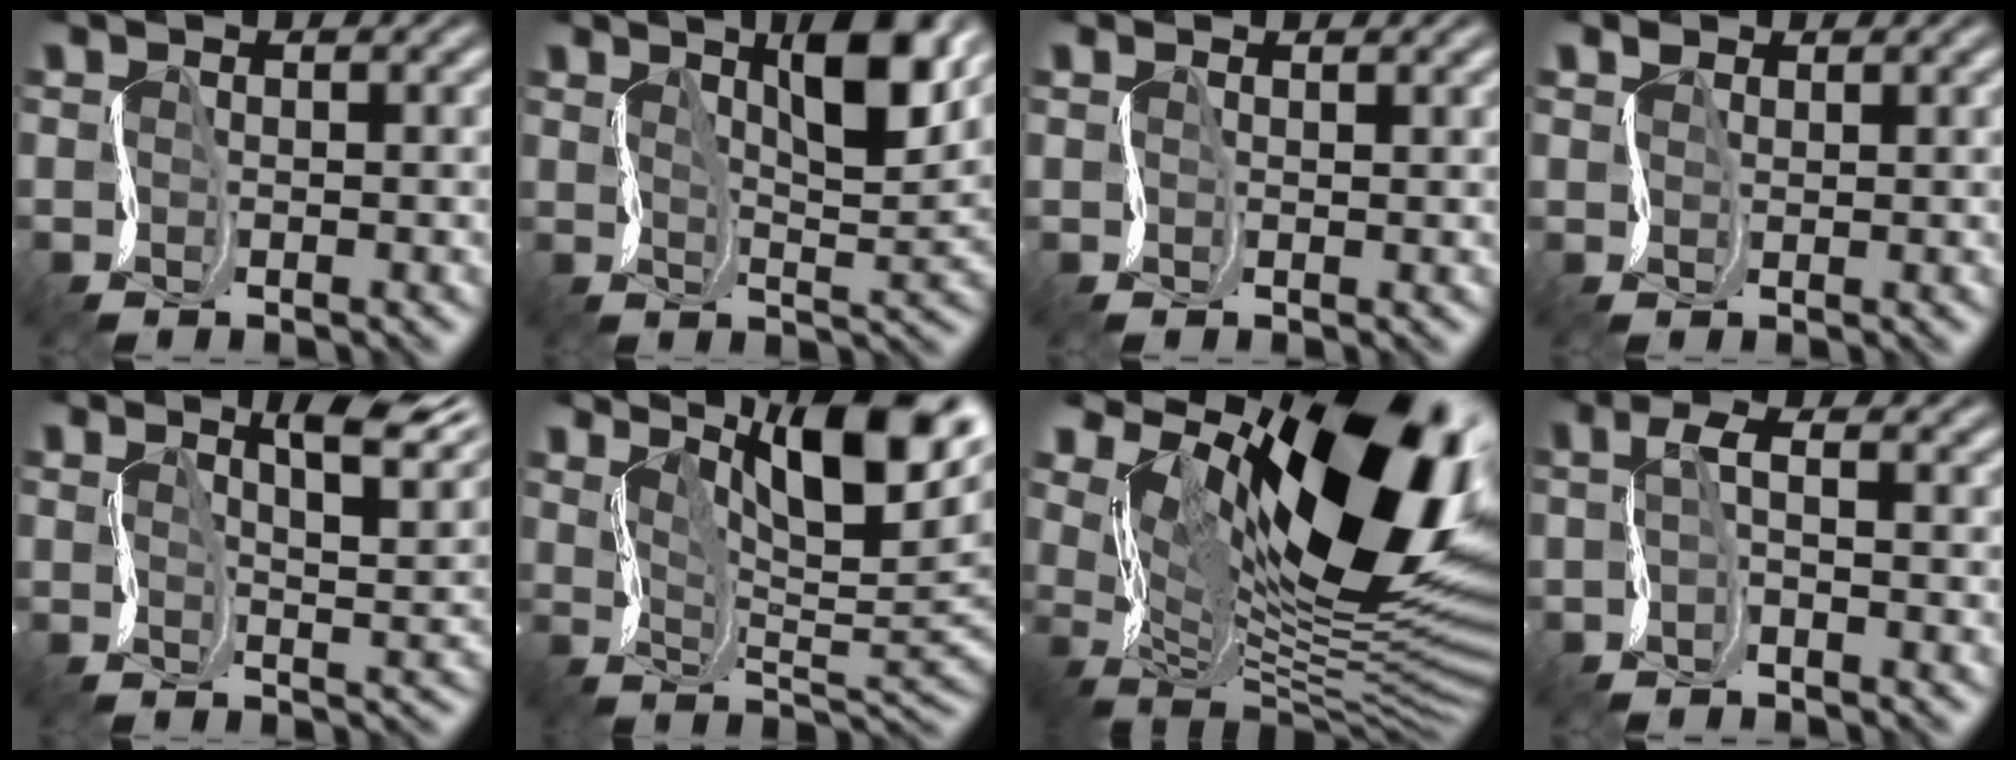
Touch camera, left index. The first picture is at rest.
{"total": 6.0, "force": [3.4, 1.8, 4.6], "torque": [-0.067, 0.006, 0.056]}
{"total": 1.2, "force": [1.0, 0.6, -0.3], "torque": [0.016, 0.007, 0.014]}
{"total": 1.6, "force": [1.0, 0.8, -0.9], "torque": [0.020, 0.009, 0.016]}
{"total": 6.1, "force": [4.1, 2.0, 4.1], "torque": [-0.043, 0.015, 0.058]}
{"total": 12.3, "force": [6.8, 4.0, 9.4], "torque": [-0.132, 0.016, 0.111]}
{"total": 18.1, "force": [6.8, 8.9, 14.2], "torque": [-0.217, 0.013, 0.117]}
{"total": 1.3, "force": [0.5, 0.7, 1.1], "torque": [-0.020, 0.009, 0.004]}